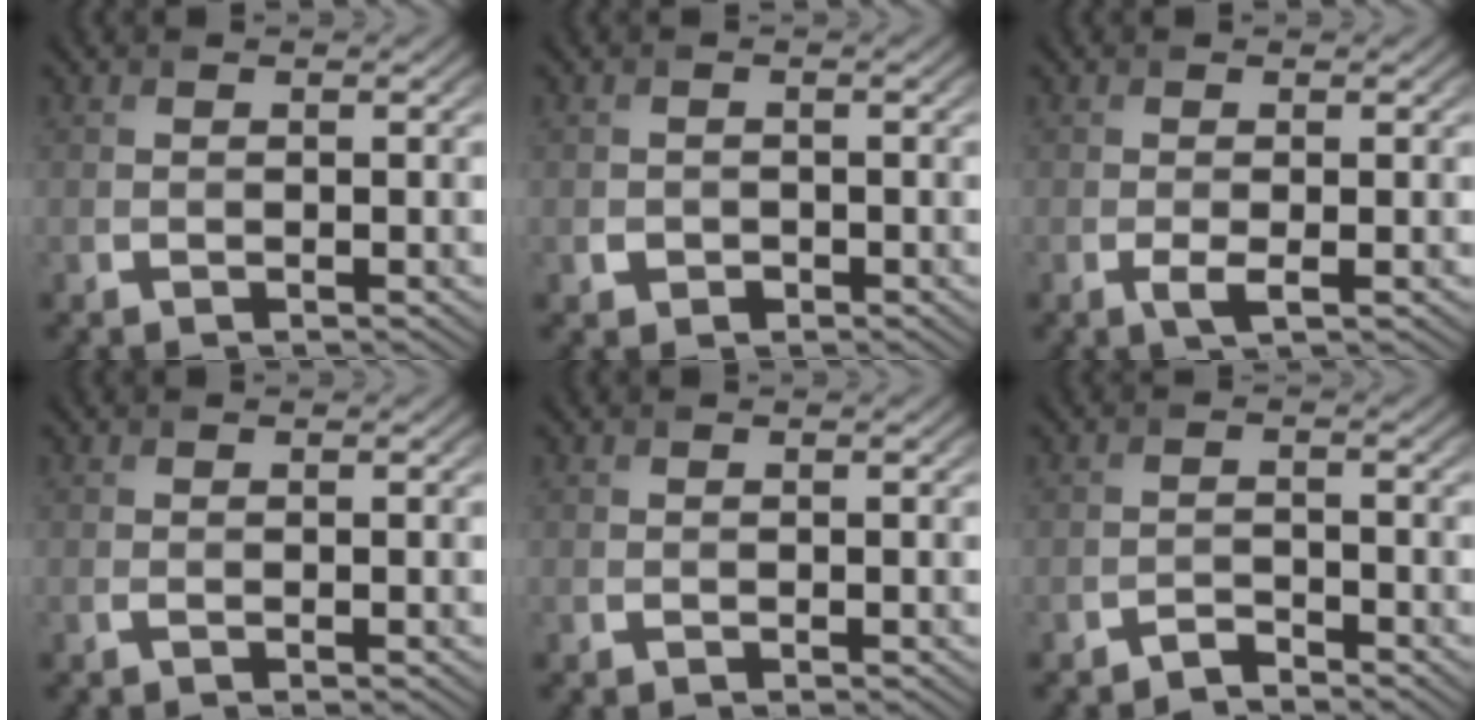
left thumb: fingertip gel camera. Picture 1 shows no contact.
{"total": 1.3, "force": [-0.5, 1.1, 0.3], "torque": [-0.002, -0.005, -0.011]}
{"total": 1.5, "force": [-0.4, 0.3, 1.4], "torque": [-0.032, -0.005, -0.010]}
{"total": 0.0}
{"total": 0.0}
{"total": 1.6, "force": [-1.6, 0.2, 0.3], "torque": [-0.006, 0.003, -0.034]}